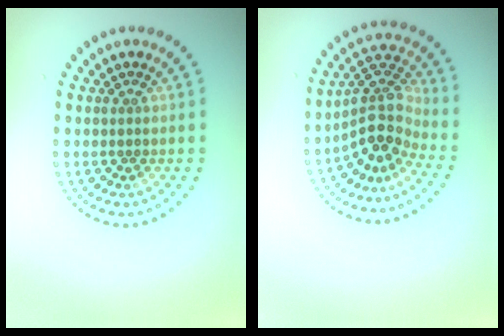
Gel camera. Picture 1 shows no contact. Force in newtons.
{"total": 4.4, "press": 3.4, "slide": 2.9}